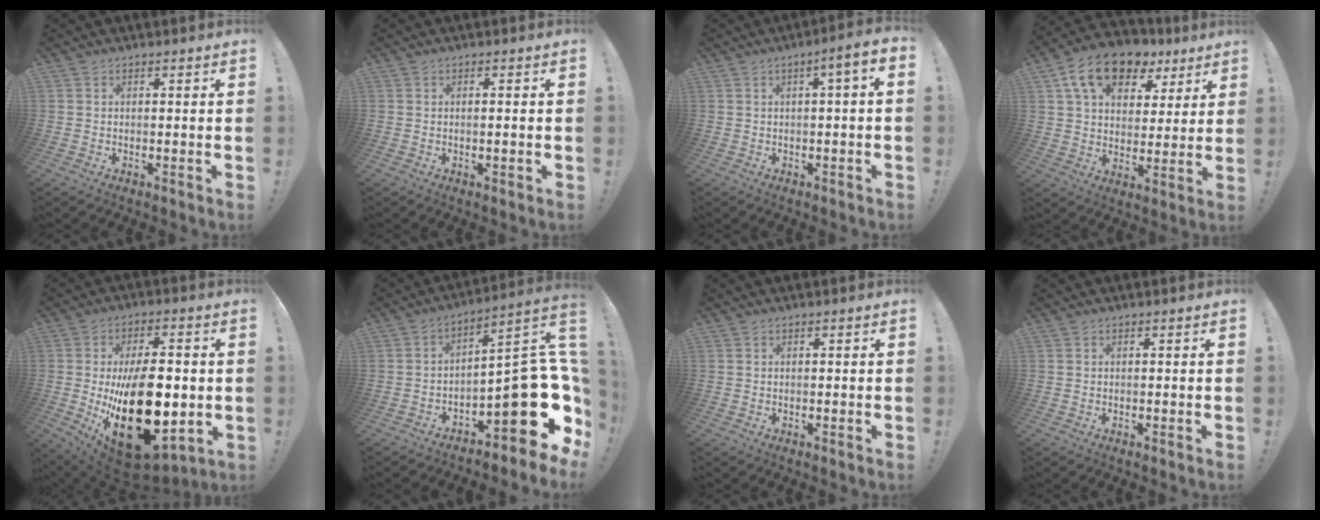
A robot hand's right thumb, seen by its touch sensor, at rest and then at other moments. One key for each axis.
{"total": 1.1, "fx": -0.4, "fy": 0.1, "fz": 1.0, "tx": -0.015, "ty": 0.000, "tz": -0.008}
{"total": 4.7, "fx": 0.4, "fy": 0.3, "fz": 4.6, "tx": -0.063, "ty": -0.006, "tz": 0.001}
{"total": 15.4, "fx": 8.5, "fy": 9.7, "fz": 8.5, "tx": -0.144, "ty": -0.039, "tz": 0.157}
{"total": 28.8, "fx": -2.6, "fy": 15.5, "fz": 24.2, "tx": -0.408, "ty": -0.010, "tz": -0.019}
{"total": 19.6, "fx": -5.1, "fy": 7.6, "fz": 17.4, "tx": -0.231, "ty": 0.016, "tz": -0.073}
{"total": 0.0}
{"total": 0.0}